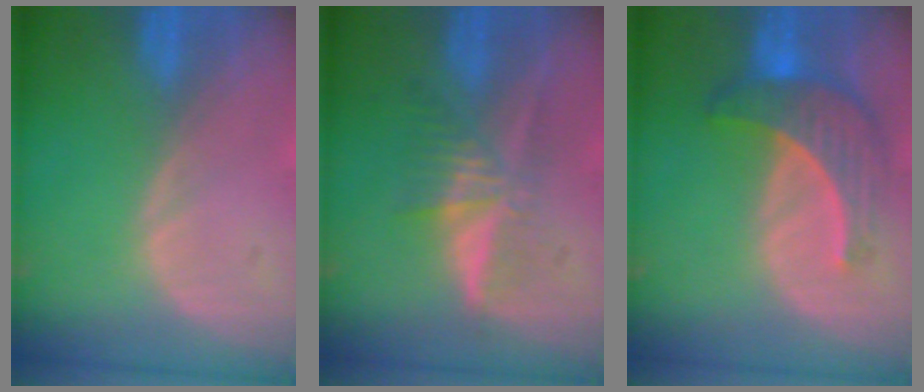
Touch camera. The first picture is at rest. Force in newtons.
{"total": 5.4, "press": 5.2, "slide": 1.5}
{"total": 7.1, "press": 6.8, "slide": 2.2}